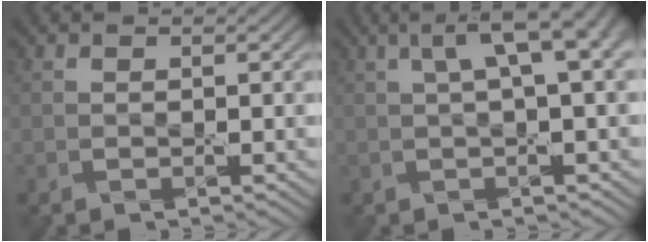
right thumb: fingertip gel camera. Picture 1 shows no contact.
{"total": 6.6, "force": [2.1, 1.7, 6.1], "torque": [-0.083, 0.028, 0.032]}